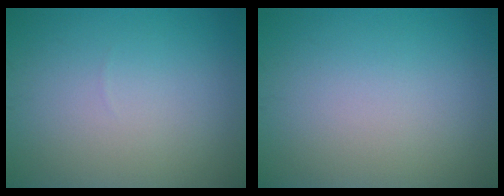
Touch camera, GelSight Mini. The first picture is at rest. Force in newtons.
{"total": 0.0}